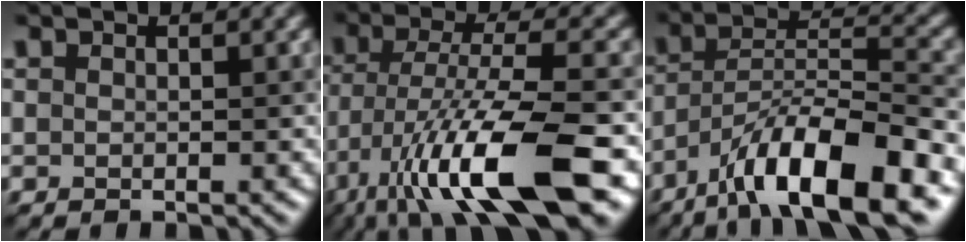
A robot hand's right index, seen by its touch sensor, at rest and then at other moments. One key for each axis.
{"total": 12.6, "fx": -6.0, "fy": 3.5, "fz": 10.5, "tx": -0.194, "ty": -0.006, "tz": -0.106}
{"total": 11.1, "fx": -6.8, "fy": 3.1, "fz": 8.2, "tx": -0.128, "ty": 0.015, "tz": -0.125}